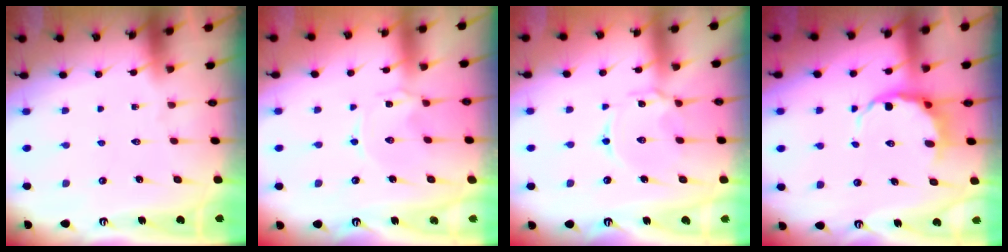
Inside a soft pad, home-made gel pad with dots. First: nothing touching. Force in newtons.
{"total": 0.0}
{"total": 3.9, "press": 3.9, "slide": 0.4}
{"total": 6.9, "press": 6.4, "slide": 2.6}